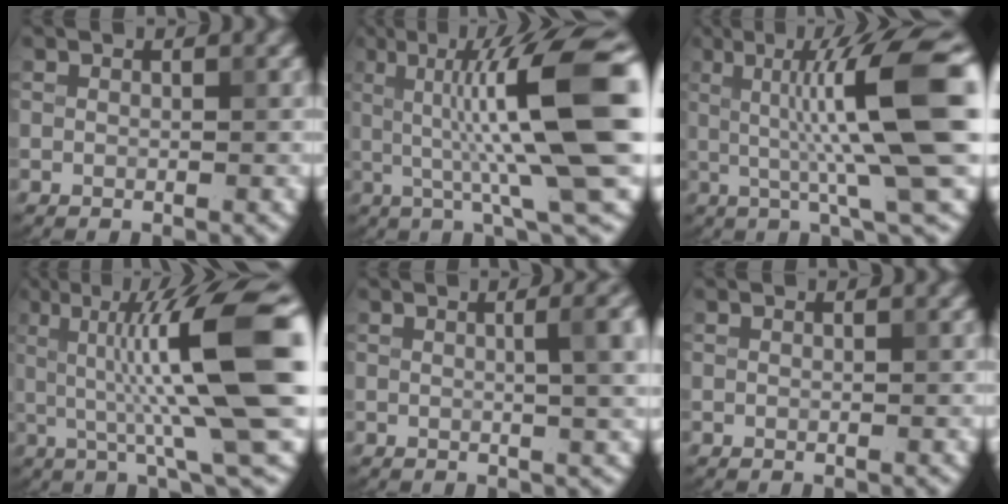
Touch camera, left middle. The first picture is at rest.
{"total": 12.7, "force": [1.5, 2.3, 12.4], "torque": [-0.183, 0.015, 0.025]}
{"total": 11.6, "force": [1.4, 1.8, 11.3], "torque": [-0.161, 0.011, 0.024]}
{"total": 13.0, "force": [1.6, 2.3, 12.7], "torque": [-0.189, 0.016, 0.026]}
{"total": 5.2, "force": [0.9, 1.8, 4.8], "torque": [-0.039, 0.017, 0.011]}
{"total": 0.0}